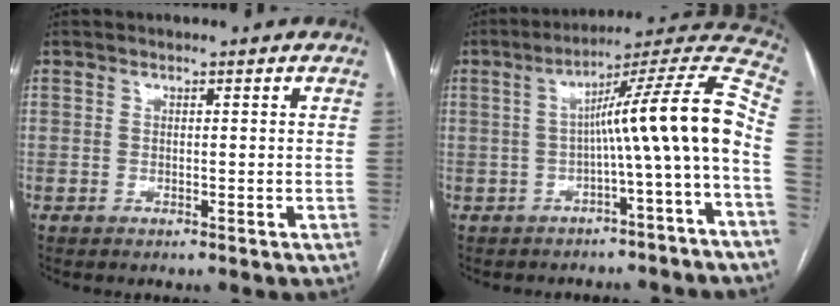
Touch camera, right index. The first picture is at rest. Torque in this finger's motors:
{"motor_torque": [1.64, -0.49, 0.75, 0.19]}